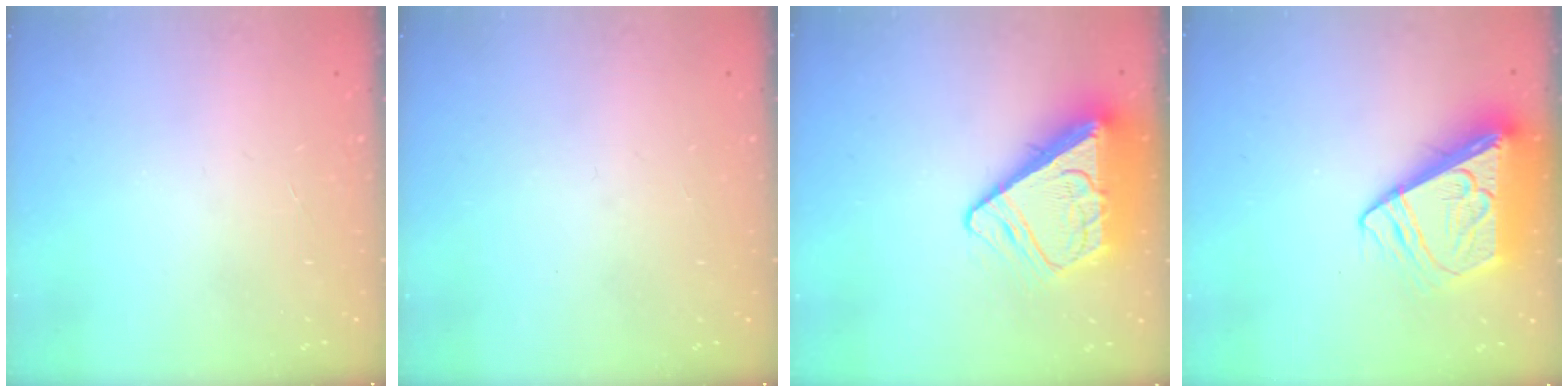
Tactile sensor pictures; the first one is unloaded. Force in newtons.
{"total": 1.5, "press": 1.4, "slide": 0.2}
{"total": 13.6, "press": 13.5, "slide": 1.5}
{"total": 12.6, "press": 12.6, "slide": 1.6}